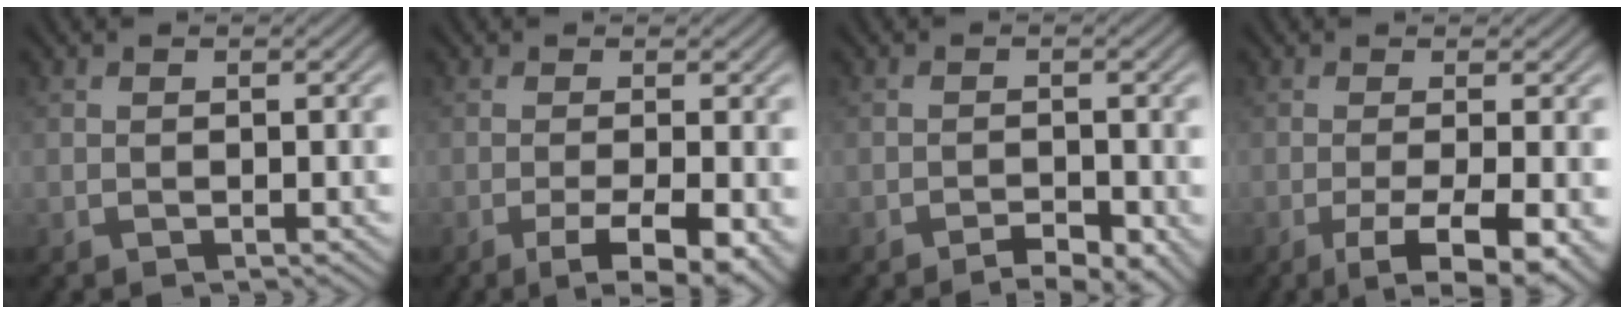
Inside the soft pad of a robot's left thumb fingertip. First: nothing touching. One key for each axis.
{"total": 6.1, "fx": -2.5, "fy": 1.4, "fz": 5.4, "tx": -0.084, "ty": 0.001, "tz": -0.038}
{"total": 3.2, "fx": -2.2, "fy": 1.0, "fz": 2.2, "tx": -0.036, "ty": 0.001, "tz": -0.031}
{"total": 7.4, "fx": -2.8, "fy": 1.8, "fz": 6.6, "tx": -0.105, "ty": 0.000, "tz": -0.042}